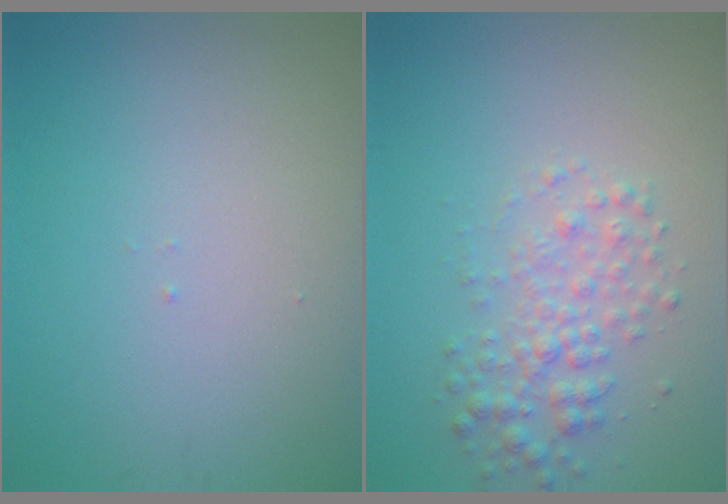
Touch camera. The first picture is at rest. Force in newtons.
{"total": 2.7, "press": 2.7, "slide": 0.0}